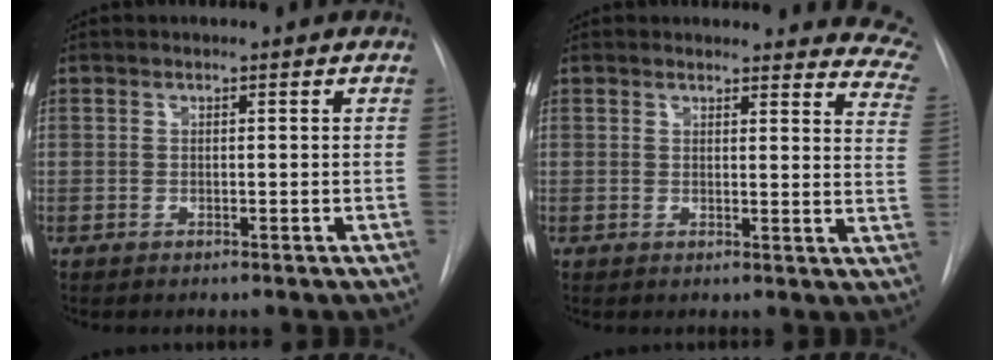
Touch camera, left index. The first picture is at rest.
{"total": 14.6, "force": [14.0, 3.1, 2.7], "torque": [0.010, -0.086, 0.111]}